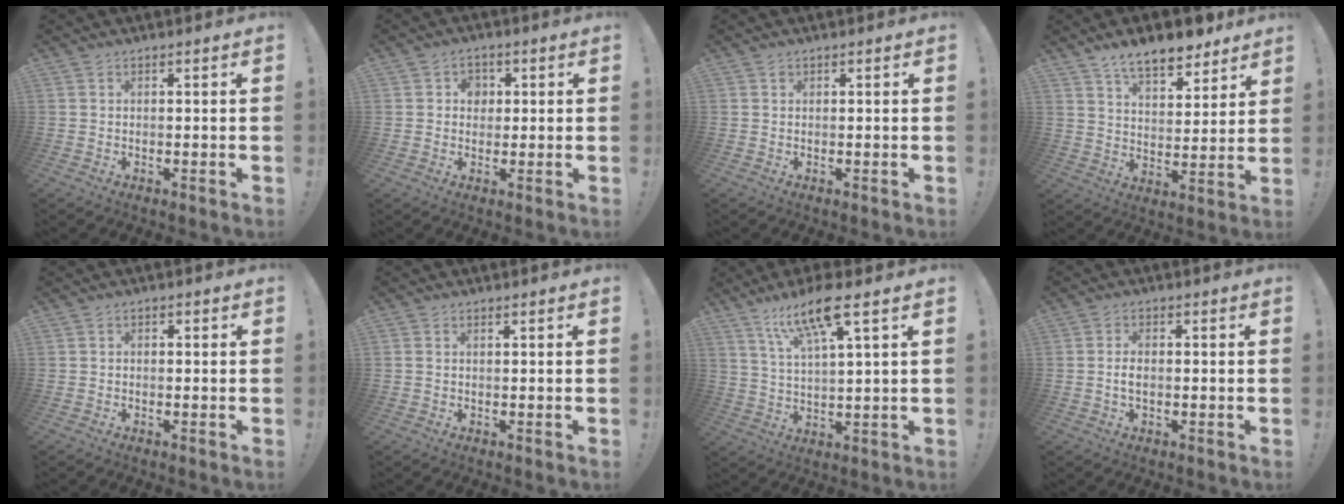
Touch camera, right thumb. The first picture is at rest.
{"total": 4.4, "force": [0.8, 4.0, 1.7], "torque": [-0.022, 0.002, 0.012]}
{"total": 0.6, "force": [0.4, 0.4, 0.1], "torque": [0.003, -0.002, 0.007]}
{"total": 11.8, "force": [9.1, 4.7, 5.8], "torque": [-0.091, -0.058, 0.163]}
{"total": 1.2, "force": [-0.8, 0.7, 0.6], "torque": [-0.013, 0.006, -0.015]}
{"total": 0.6, "force": [0.5, 0.2, 0.2], "torque": [-0.011, 0.003, 0.011]}
{"total": 12.5, "force": [7.7, 2.6, 9.5], "torque": [-0.177, -0.026, 0.128]}
{"total": 3.2, "force": [-0.5, 1.8, 2.7], "torque": [-0.053, 0.005, -0.012]}